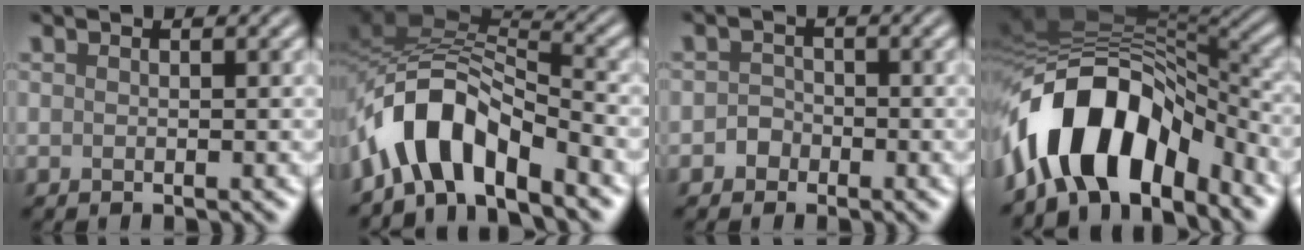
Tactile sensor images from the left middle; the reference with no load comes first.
{"total": 7.3, "force": [-4.5, 2.8, 5.0], "torque": [-0.072, 0.013, -0.094]}
{"total": 1.3, "force": [-0.7, 1.1, 0.1], "torque": [0.002, 0.007, -0.016]}
{"total": 10.9, "force": [-5.7, 5.8, 7.2], "torque": [-0.114, 0.008, -0.096]}